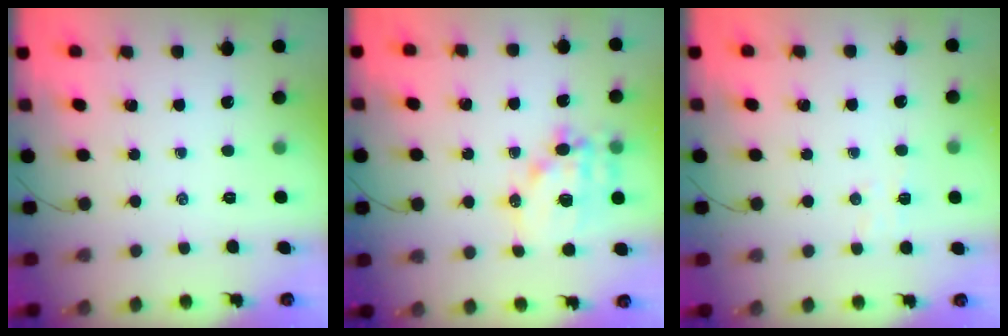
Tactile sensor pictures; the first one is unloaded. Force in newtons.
{"total": 13.8, "press": 13.4, "slide": 3.3}
{"total": 4.0, "press": 3.9, "slide": 0.6}